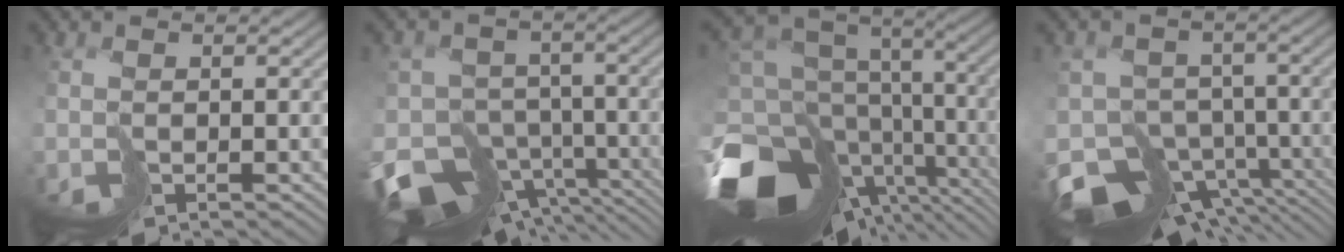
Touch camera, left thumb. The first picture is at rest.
{"total": 13.8, "force": [-8.4, 8.6, 6.7], "torque": [-0.155, -0.035, -0.109]}
{"total": 16.1, "force": [-4.5, 9.7, 12.0], "torque": [-0.264, -0.029, -0.037]}
{"total": 11.4, "force": [-7.2, 6.9, 5.5], "torque": [-0.126, -0.029, -0.103]}